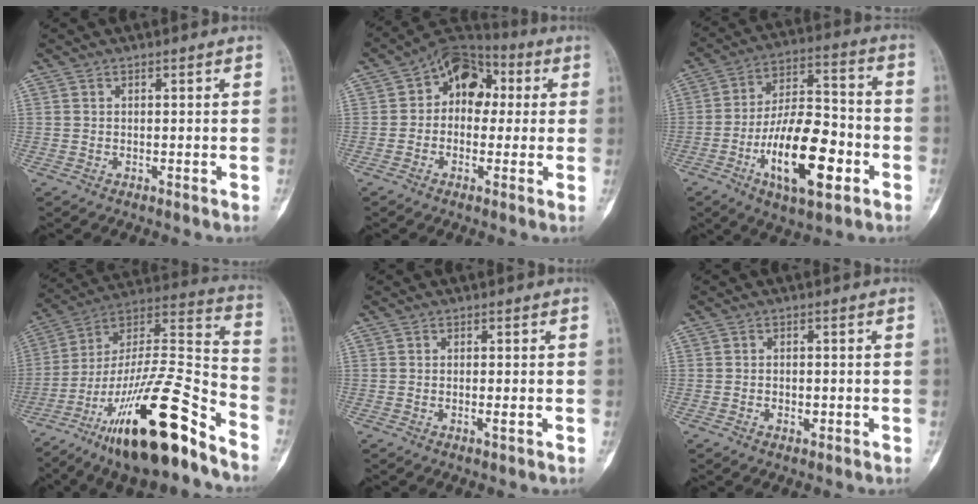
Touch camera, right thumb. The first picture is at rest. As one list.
[{"total": 11.2, "force": [1.7, 8.0, 7.6], "torque": [-0.071, 0.027, 0.011]}, {"total": 19.0, "force": [-6.7, 8.0, 15.8], "torque": [-0.255, 0.034, -0.106]}, {"total": 27.9, "force": [-17.3, 6.5, 20.9], "torque": [-0.348, 0.084, -0.289]}, {"total": 1.3, "force": [-0.3, 0.3, 1.2], "torque": [-0.024, -0.004, -0.005]}, {"total": 2.1, "force": [-0.6, 1.4, 1.5], "torque": [-0.024, 0.006, -0.008]}]